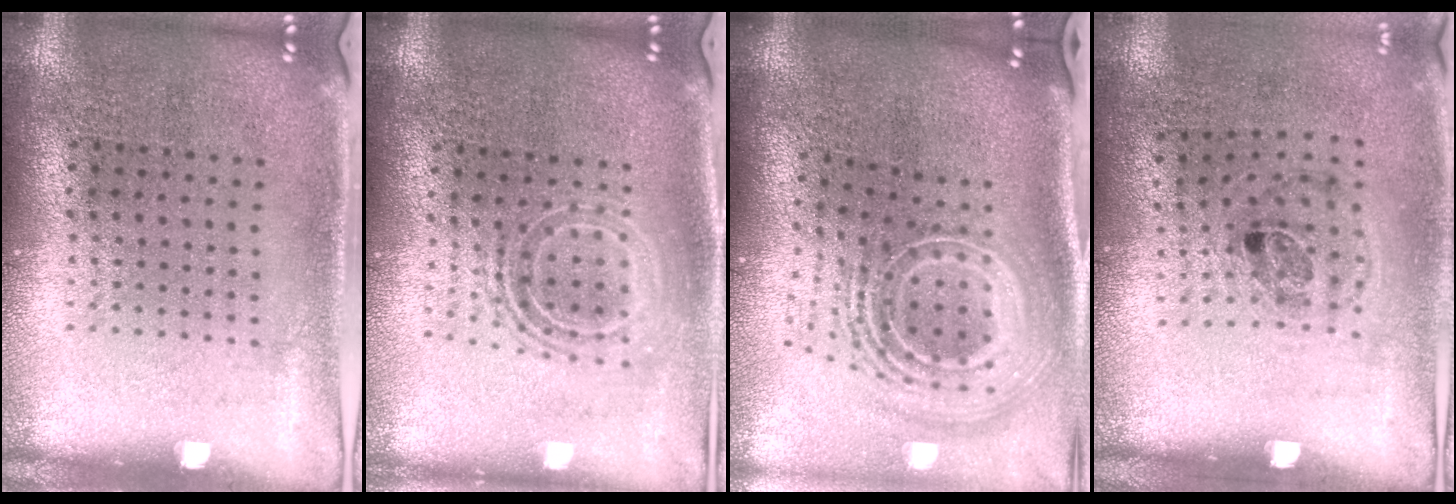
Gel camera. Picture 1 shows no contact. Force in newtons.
{"total": 1.7, "press": 1.3, "slide": 1.1}
{"total": 3.1, "press": 2.0, "slide": 2.3}
{"total": 1.1, "press": 0.7, "slide": 0.9}